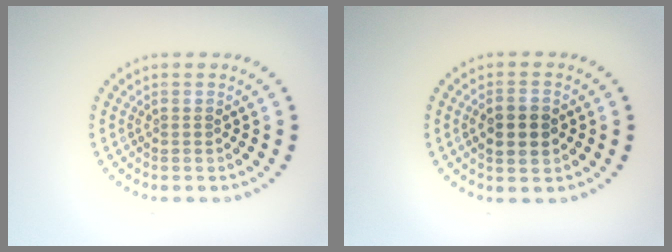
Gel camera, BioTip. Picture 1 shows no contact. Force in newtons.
{"total": 2.7, "press": 2.7, "slide": 0.2}